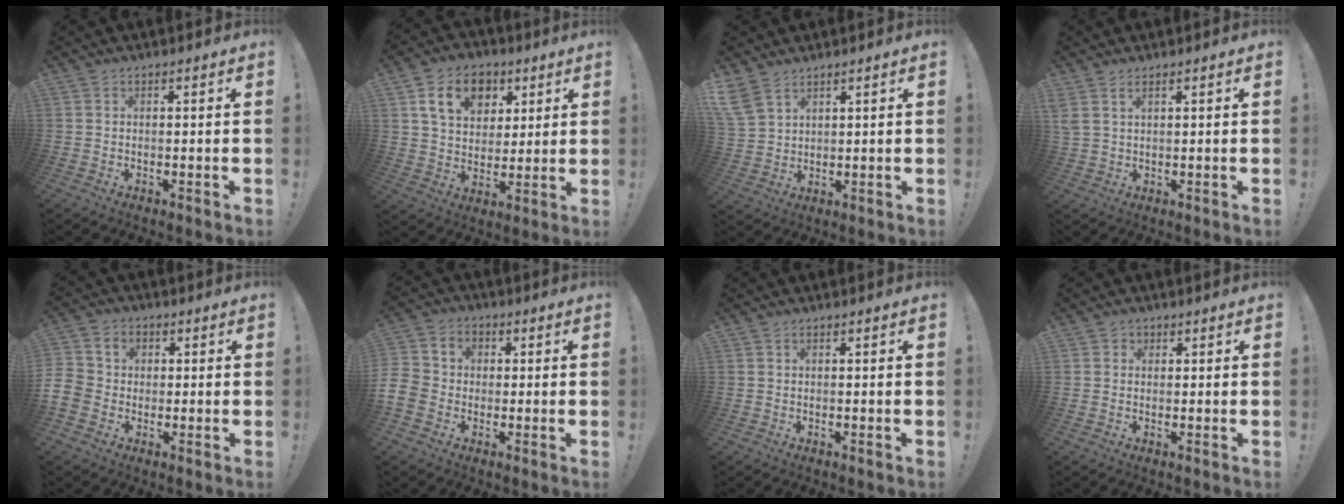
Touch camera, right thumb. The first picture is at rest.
{"total": 13.8, "force": [5.9, 10.2, 7.2], "torque": [-0.102, -0.019, 0.112]}
{"total": 6.9, "force": [4.9, 3.6, 3.3], "torque": [-0.080, -0.018, 0.100]}
{"total": 2.8, "force": [1.6, 1.2, 2.0], "torque": [-0.050, 0.000, 0.033]}
{"total": 7.0, "force": [-1.1, 6.5, 2.2], "torque": [-0.045, 0.017, -0.018]}
{"total": 7.6, "force": [-2.0, 6.8, 2.7], "torque": [-0.054, 0.020, -0.036]}
{"total": 0.0}
{"total": 1.4, "force": [0.3, 1.3, 0.3], "torque": [-0.004, 0.001, 0.005]}